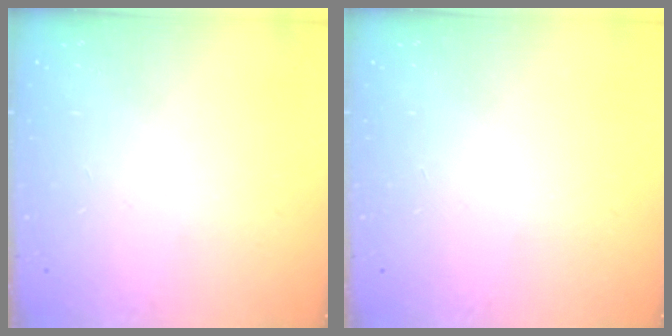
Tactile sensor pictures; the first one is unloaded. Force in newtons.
{"total": 0.0}